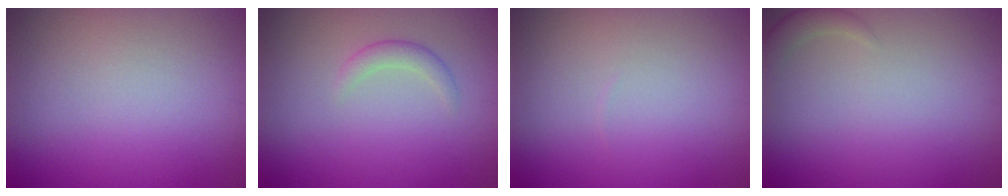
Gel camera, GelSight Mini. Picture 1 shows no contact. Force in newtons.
{"total": 1.3, "press": 1.3, "slide": 0.1}
{"total": 0.0}
{"total": 1.4, "press": 1.4, "slide": 0.2}